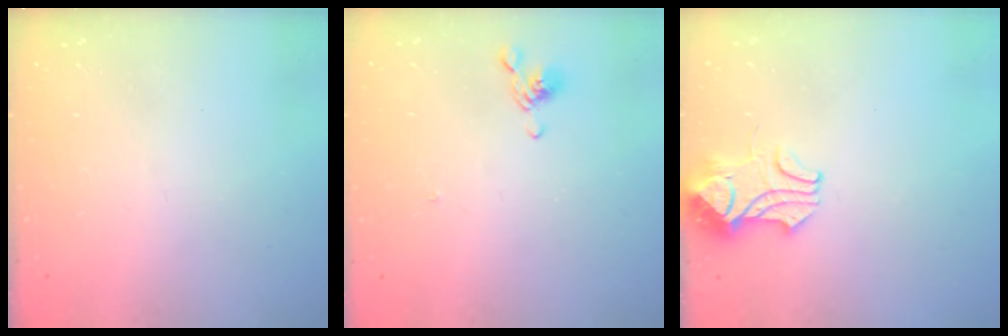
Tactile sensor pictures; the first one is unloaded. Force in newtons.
{"total": 4.1, "press": 4.1, "slide": 0.6}
{"total": 2.5, "press": 2.3, "slide": 0.8}